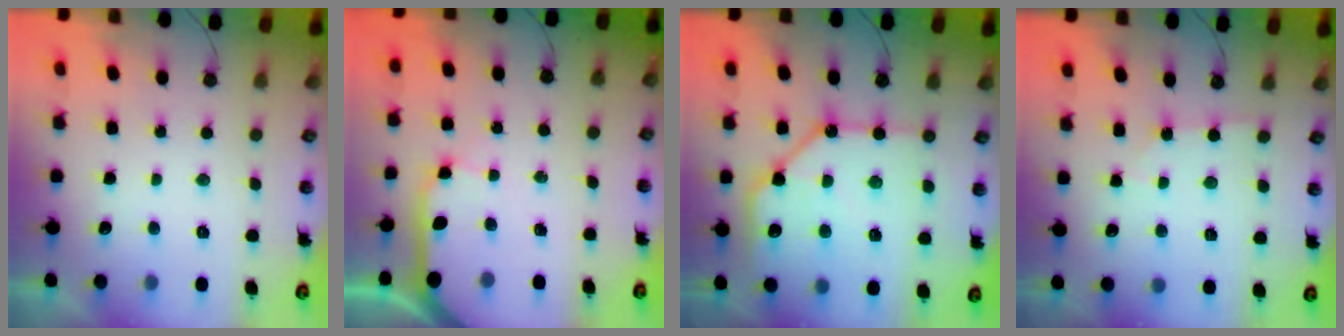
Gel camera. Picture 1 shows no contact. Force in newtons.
{"total": 10.8, "press": 10.7, "slide": 1.4}
{"total": 15.7, "press": 15.6, "slide": 1.8}
{"total": 1.8, "press": 1.7, "slide": 0.3}